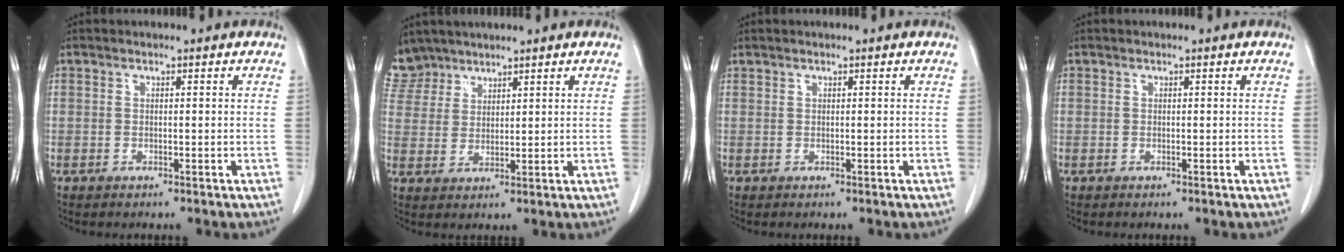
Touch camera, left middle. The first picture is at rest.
{"total": 7.0, "force": [6.0, 3.5, -0.1], "torque": [-0.001, 0.006, 0.126]}
{"total": 0.0}
{"total": 0.0}